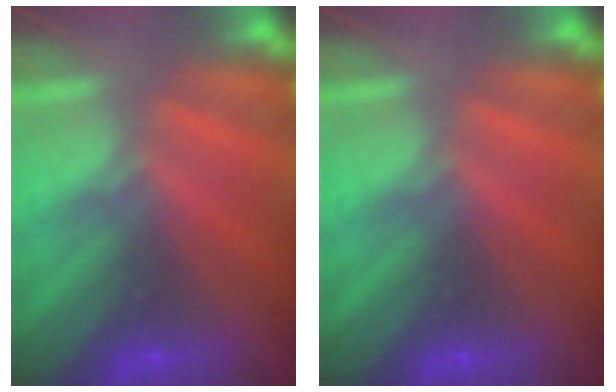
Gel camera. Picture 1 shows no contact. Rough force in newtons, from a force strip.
{"total": 0.0}